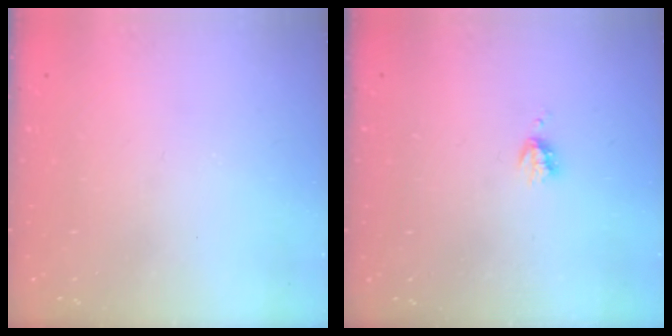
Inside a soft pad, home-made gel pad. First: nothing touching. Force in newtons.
{"total": 3.4, "press": 3.3, "slide": 0.5}